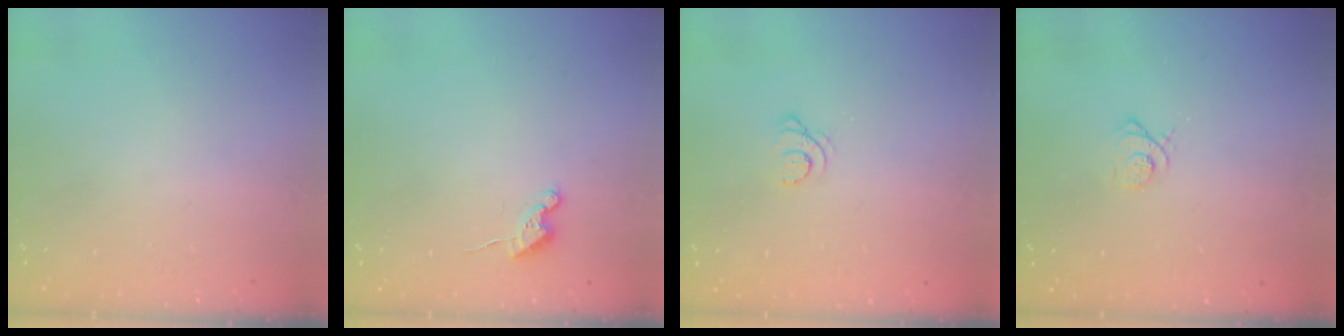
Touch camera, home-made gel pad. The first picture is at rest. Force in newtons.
{"total": 5.1, "press": 5.1, "slide": 0.6}
{"total": 2.0, "press": 2.0, "slide": 0.2}
{"total": 3.7, "press": 3.7, "slide": 0.1}